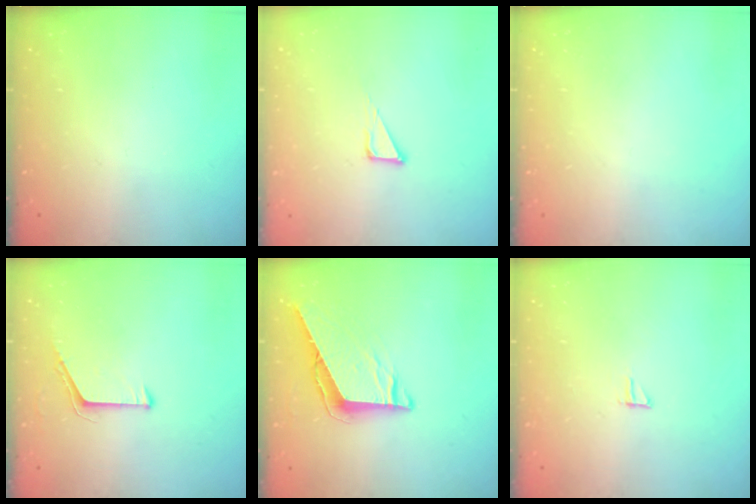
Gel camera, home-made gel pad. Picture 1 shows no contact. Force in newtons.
{"total": 3.6, "press": 3.6, "slide": 0.3}
{"total": 0.0}
{"total": 5.7, "press": 5.7, "slide": 0.5}
{"total": 7.6, "press": 7.6, "slide": 0.3}
{"total": 5.4, "press": 5.4, "slide": 0.5}